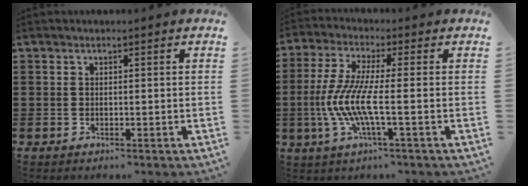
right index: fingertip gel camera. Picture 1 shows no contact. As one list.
[{"total": 8.6, "force": [-2.0, 1.1, 8.3], "torque": [-0.200, -0.025, -0.052]}]